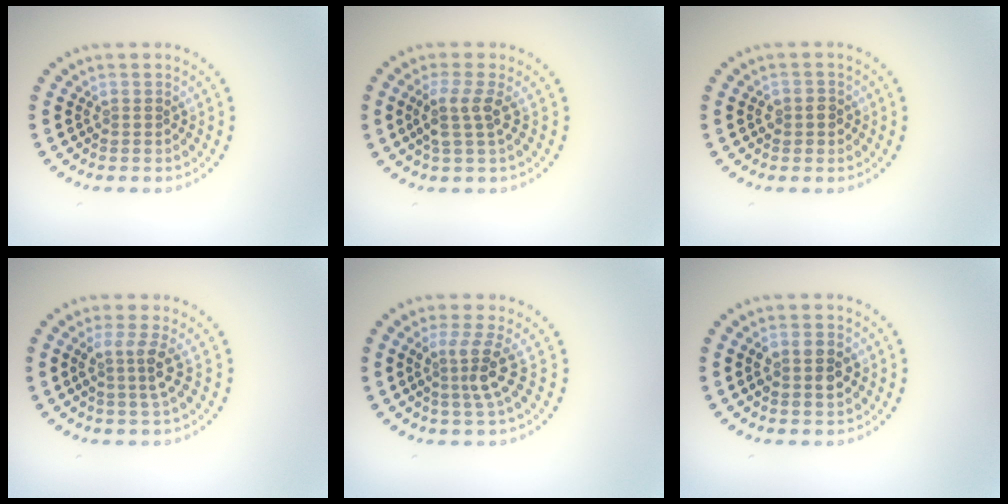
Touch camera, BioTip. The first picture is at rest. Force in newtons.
{"total": 2.5, "press": 2.0, "slide": 1.6}
{"total": 1.5, "press": 1.4, "slide": 0.5}
{"total": 2.5, "press": 1.9, "slide": 1.6}
{"total": 3.3, "press": 2.3, "slide": 2.3}
{"total": 2.7, "press": 2.7, "slide": 0.2}